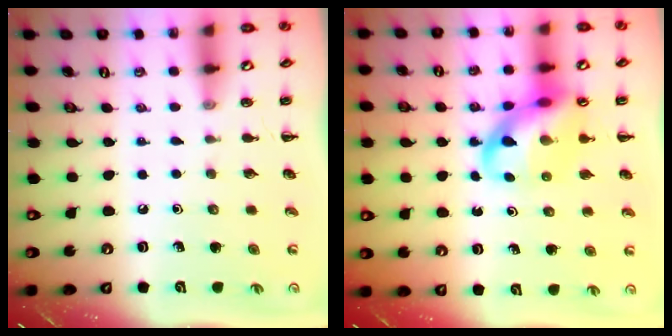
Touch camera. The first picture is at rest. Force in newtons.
{"total": 13.6, "press": 13.0, "slide": 3.8}